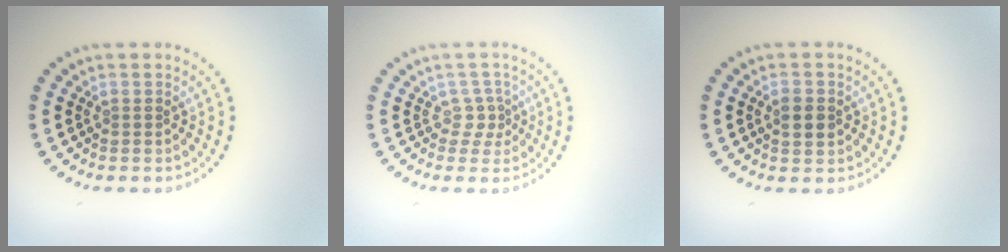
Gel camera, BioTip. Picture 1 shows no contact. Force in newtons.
{"total": 1.5, "press": 1.1, "slide": 1.1}
{"total": 2.2, "press": 2.2, "slide": 0.1}